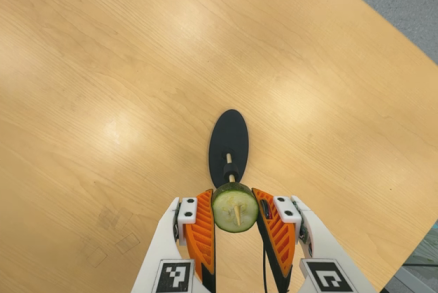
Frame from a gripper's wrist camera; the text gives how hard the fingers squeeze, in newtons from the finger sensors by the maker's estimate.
{"total": 11.1, "left": 10.7, "right": 11.6}